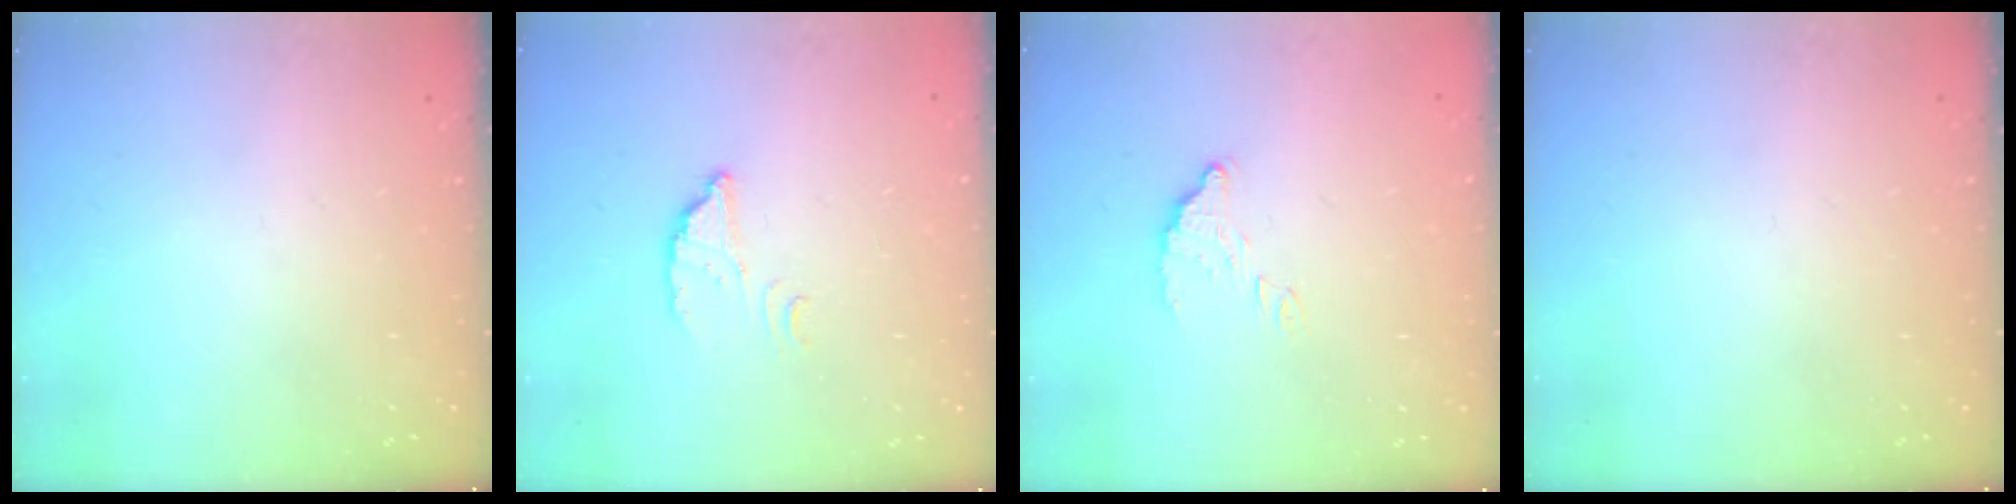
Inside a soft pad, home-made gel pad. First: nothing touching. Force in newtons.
{"total": 2.8, "press": 2.8, "slide": 0.2}
{"total": 4.3, "press": 4.3, "slide": 0.1}
{"total": 0.0}